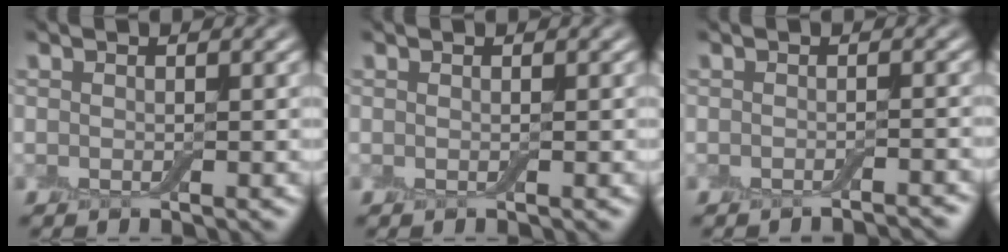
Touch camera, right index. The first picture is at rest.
{"total": 0.0}
{"total": 1.5, "force": [-1.3, 0.2, 0.6], "torque": [0.002, 0.001, -0.019]}